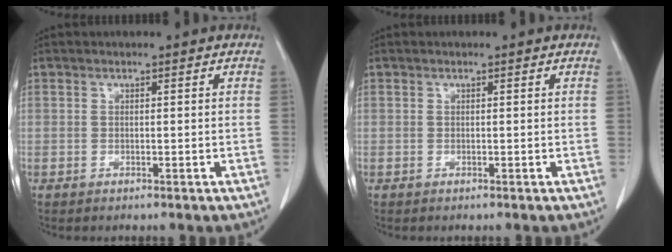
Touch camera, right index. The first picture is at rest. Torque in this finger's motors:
{"motor_torque": [0.00, 0.00, 0.00, 0.00]}